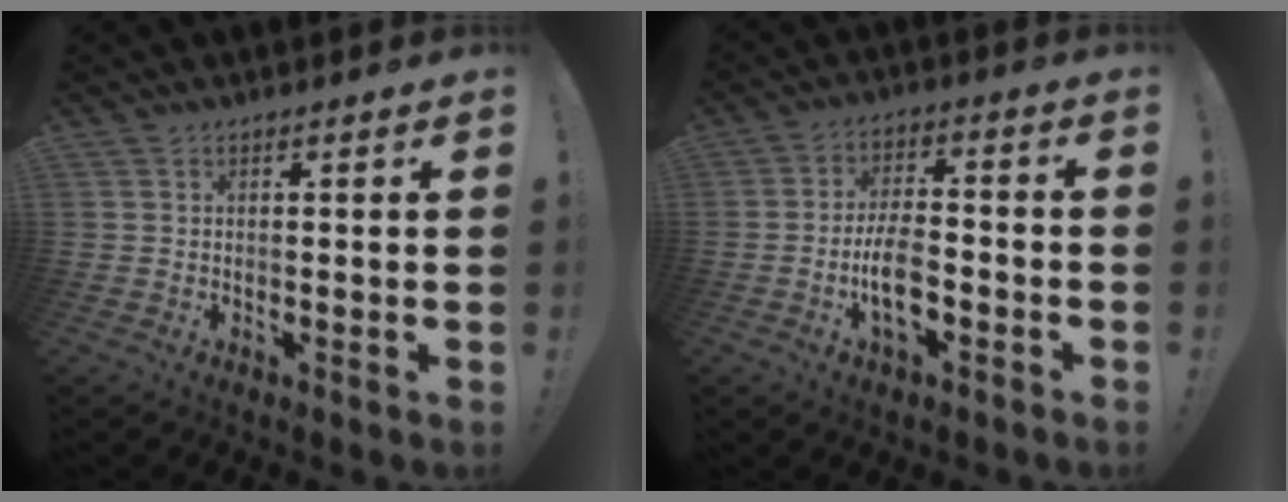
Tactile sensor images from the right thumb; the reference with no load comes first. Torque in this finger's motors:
{"motor_torque": [0.10, 0.21, 0.76, -0.62, 0.38]}